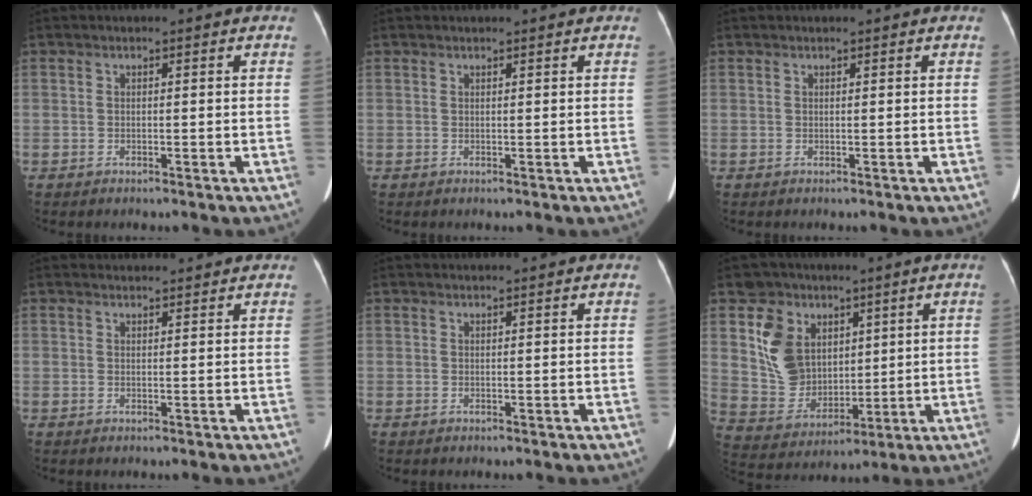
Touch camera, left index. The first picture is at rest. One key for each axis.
{"total": 2.0, "fx": 1.8, "fy": 0.0, "fz": 0.8, "tx": -0.010, "ty": 0.010, "tz": 0.022}
{"total": 1.1, "fx": 1.0, "fy": 0.0, "fz": 0.5, "tx": -0.009, "ty": 0.006, "tz": 0.014}
{"total": 4.2, "fx": 4.1, "fy": 0.6, "fz": 0.7, "tx": -0.006, "ty": 0.009, "tz": 0.047}
{"total": 2.7, "fx": 2.5, "fy": 0.1, "fz": 0.8, "tx": -0.011, "ty": 0.008, "tz": 0.029}
{"total": 10.7, "fx": 4.6, "fy": 8.9, "fz": 3.7, "tx": -0.095, "ty": 0.016, "tz": 0.108}